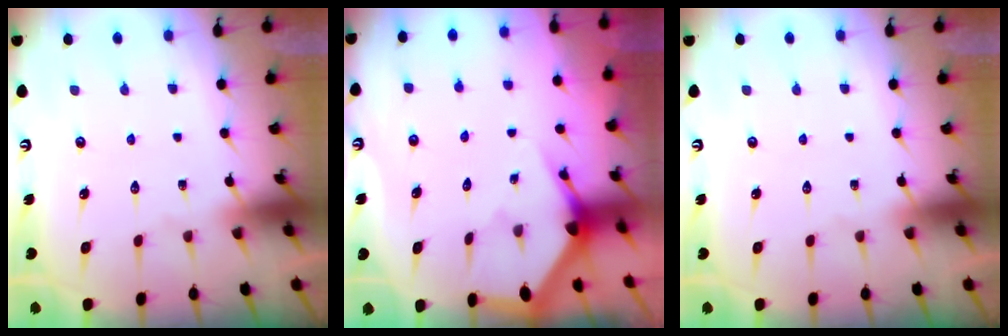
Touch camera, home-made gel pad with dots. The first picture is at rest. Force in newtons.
{"total": 3.1, "press": 3.1, "slide": 0.2}
{"total": 0.0}